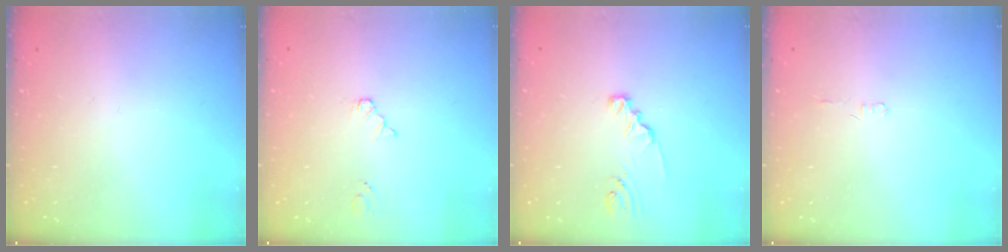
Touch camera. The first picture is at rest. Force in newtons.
{"total": 3.9, "press": 3.9, "slide": 0.5}
{"total": 2.1, "press": 2.1, "slide": 0.2}
{"total": 1.2, "press": 1.2, "slide": 0.3}